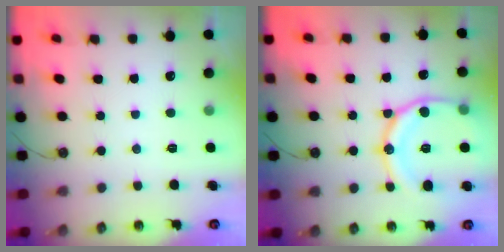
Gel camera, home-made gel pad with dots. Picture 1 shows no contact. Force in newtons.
{"total": 17.8, "press": 17.7, "slide": 1.9}